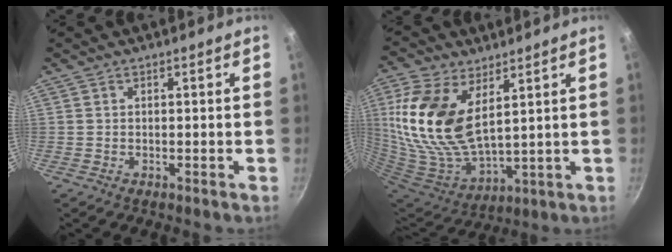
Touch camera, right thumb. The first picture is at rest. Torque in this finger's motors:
{"motor_torque": [0.54, 1.58, 1.48, 0.23, 0.55]}